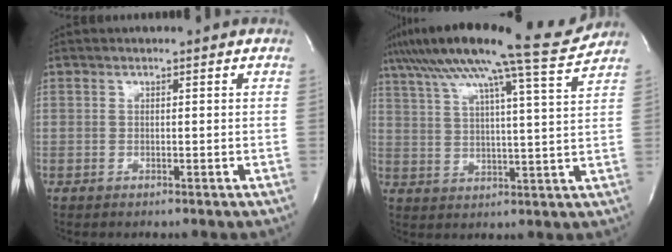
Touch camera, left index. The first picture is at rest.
{"total": 16.8, "force": [14.3, -1.6, 8.8], "torque": [-0.155, -0.015, 0.208]}